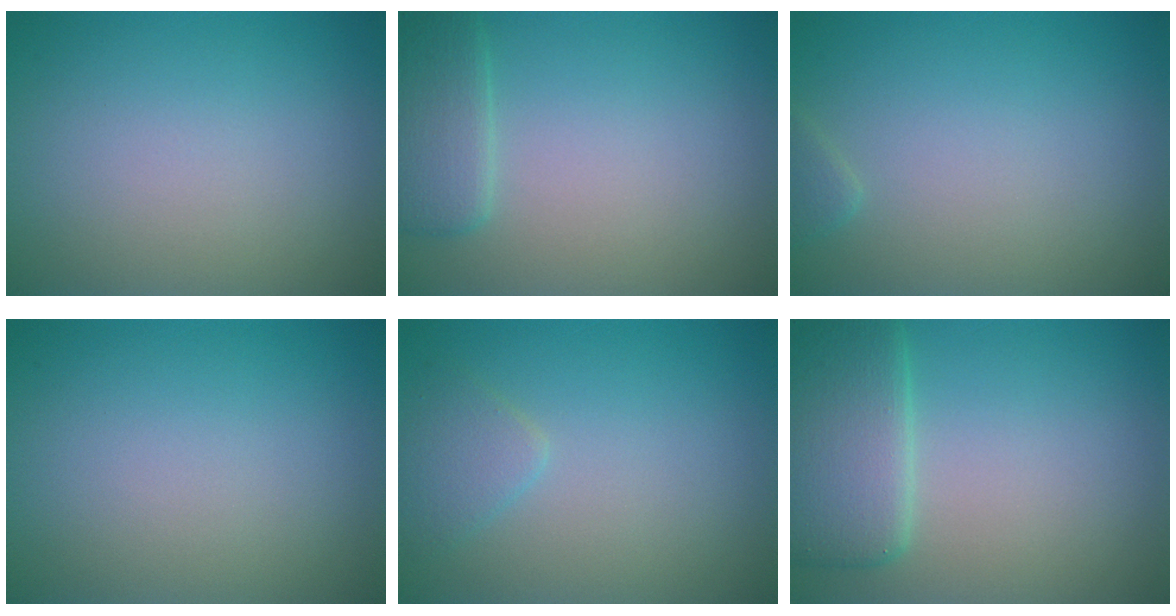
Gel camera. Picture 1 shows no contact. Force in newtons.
{"total": 2.9, "press": 2.8, "slide": 0.2}
{"total": 0.6, "press": 0.6, "slide": 0.1}
{"total": 0.0}
{"total": 1.7, "press": 1.7, "slide": 0.1}
{"total": 5.4, "press": 5.4, "slide": 0.1}